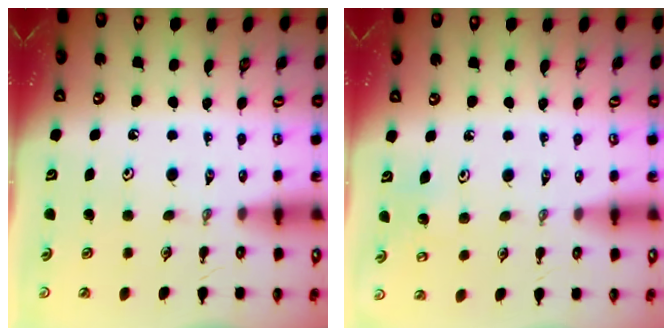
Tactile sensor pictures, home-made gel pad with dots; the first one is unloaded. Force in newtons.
{"total": 5.0, "press": 4.9, "slide": 1.2}